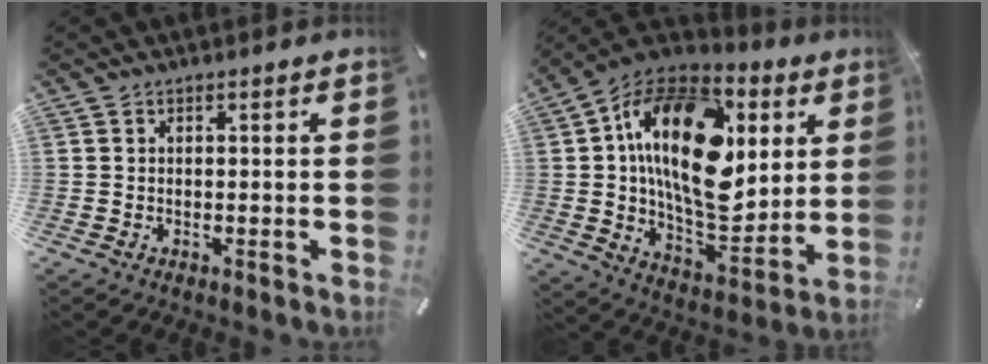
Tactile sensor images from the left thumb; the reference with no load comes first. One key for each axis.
{"total": 25.3, "fx": 5.7, "fy": 15.2, "fz": 19.4, "tx": -0.344, "ty": -0.020, "tz": 0.094}